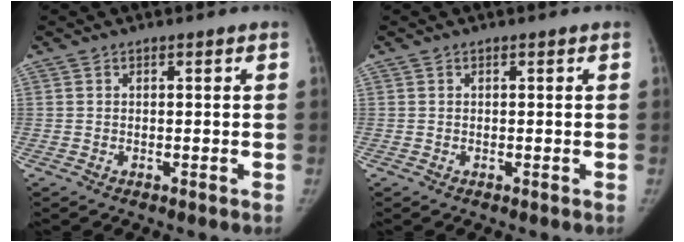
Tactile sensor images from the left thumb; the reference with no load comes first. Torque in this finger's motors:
{"motor_torque": [0.13, 0.03, -0.25, 0.10, 0.03]}